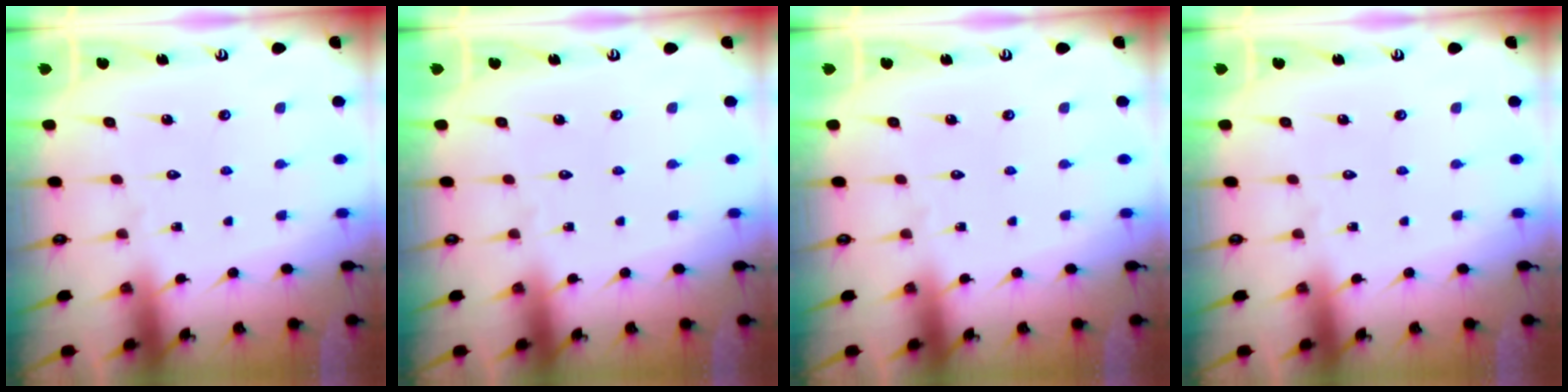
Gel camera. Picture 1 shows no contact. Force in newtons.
{"total": 0.0}
{"total": 0.0}
{"total": 0.0}